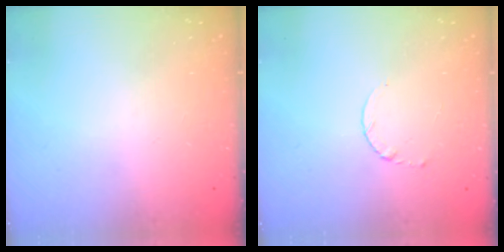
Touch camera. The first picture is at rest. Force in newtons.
{"total": 2.6, "press": 2.6, "slide": 0.3}